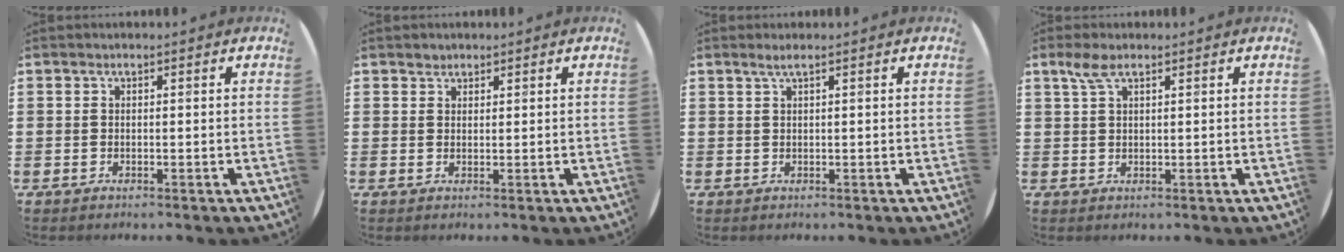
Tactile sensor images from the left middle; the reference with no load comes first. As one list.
[{"total": 1.1, "force": [1.0, 0.5, -0.1], "torque": [0.000, 0.001, 0.020]}, {"total": 1.1, "force": [0.5, -0.1, 1.0], "torque": [-0.018, 0.002, 0.009]}, {"total": 2.5, "force": [1.5, 0.7, 1.9], "torque": [-0.041, 0.006, 0.027]}]